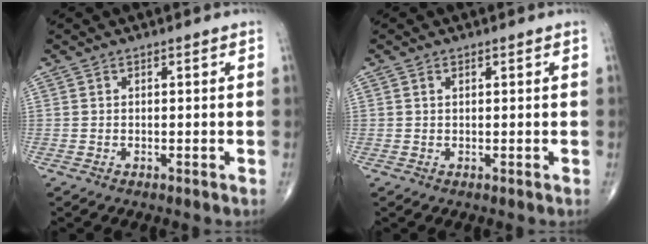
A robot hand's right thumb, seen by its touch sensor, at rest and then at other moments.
{"total": 0.7, "force": [0.3, 0.4, 0.5], "torque": [-0.010, 0.001, 0.006]}